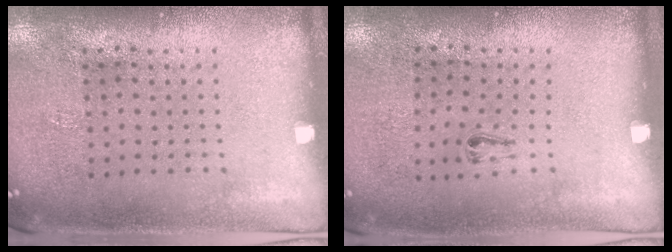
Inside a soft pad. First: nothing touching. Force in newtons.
{"total": 0.5, "press": 0.3, "slide": 0.5}